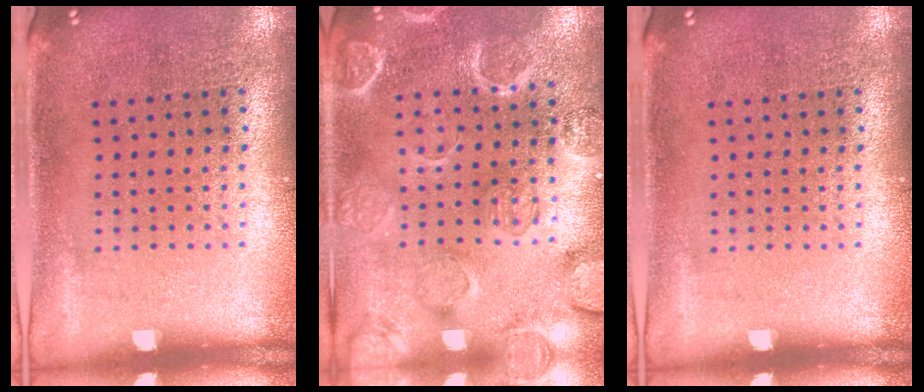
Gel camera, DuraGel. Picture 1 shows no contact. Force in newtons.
{"total": 2.5, "press": 2.5, "slide": 0.1}
{"total": 0.0}